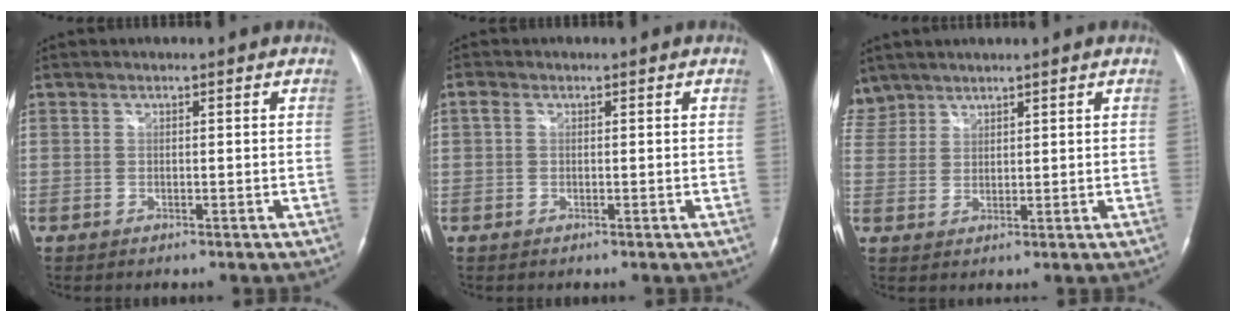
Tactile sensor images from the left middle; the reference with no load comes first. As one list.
[{"total": 0.9, "force": [0.2, 0.7, 0.6], "torque": [-0.017, 0.006, 0.002]}, {"total": 5.0, "force": [4.2, 2.7, -0.1], "torque": [0.003, 0.012, 0.091]}]